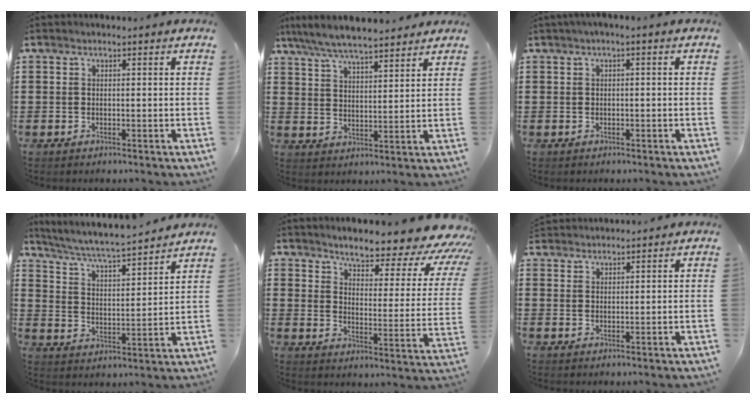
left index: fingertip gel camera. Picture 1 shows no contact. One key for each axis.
{"total": 6.2, "fx": 5.8, "fy": 0.5, "fz": 2.2, "tx": -0.064, "ty": -0.022, "tz": 0.104}
{"total": 1.1, "fx": -0.7, "fy": 0.1, "fz": 0.9, "tx": -0.013, "ty": -0.003, "tz": -0.013}
{"total": 4.8, "fx": 4.4, "fy": -0.3, "fz": 1.9, "tx": -0.058, "ty": -0.038, "tz": 0.066}
{"total": 6.5, "fx": 5.6, "fy": 0.5, "fz": 3.3, "tx": -0.065, "ty": -0.053, "tz": 0.083}
{"total": 1.9, "fx": 1.9, "fy": -0.1, "fz": -0.2, "tx": -0.001, "ty": -0.001, "tz": 0.037}